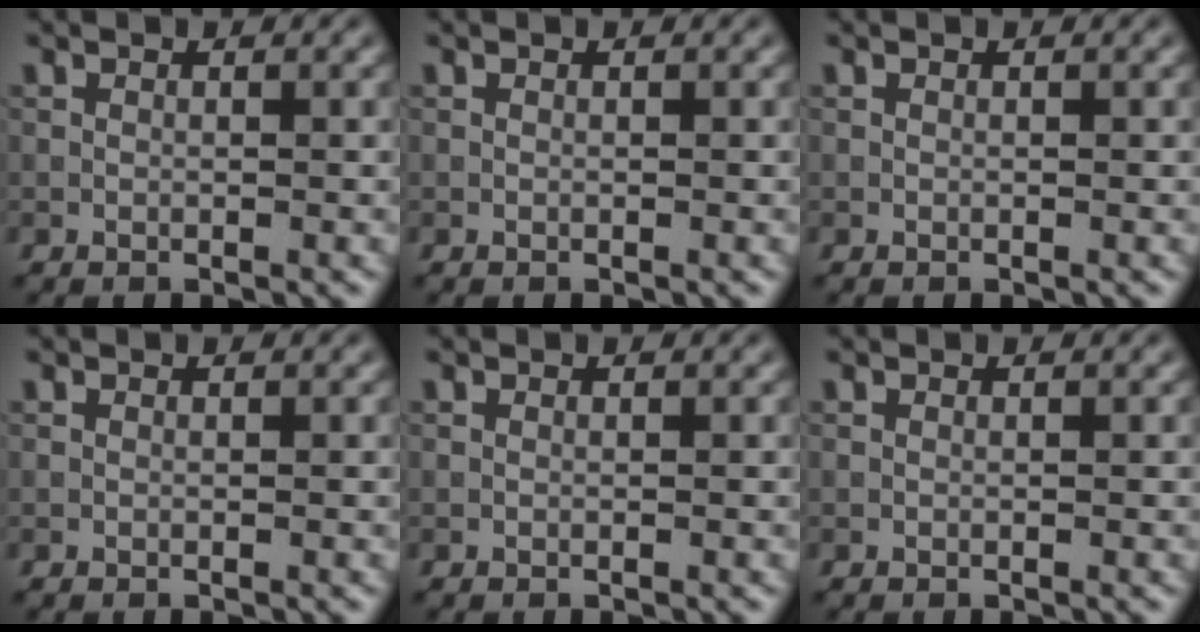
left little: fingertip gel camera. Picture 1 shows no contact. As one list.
[{"total": 0.0}, {"total": 0.0}, {"total": 0.0}, {"total": 0.0}, {"total": 0.0}]